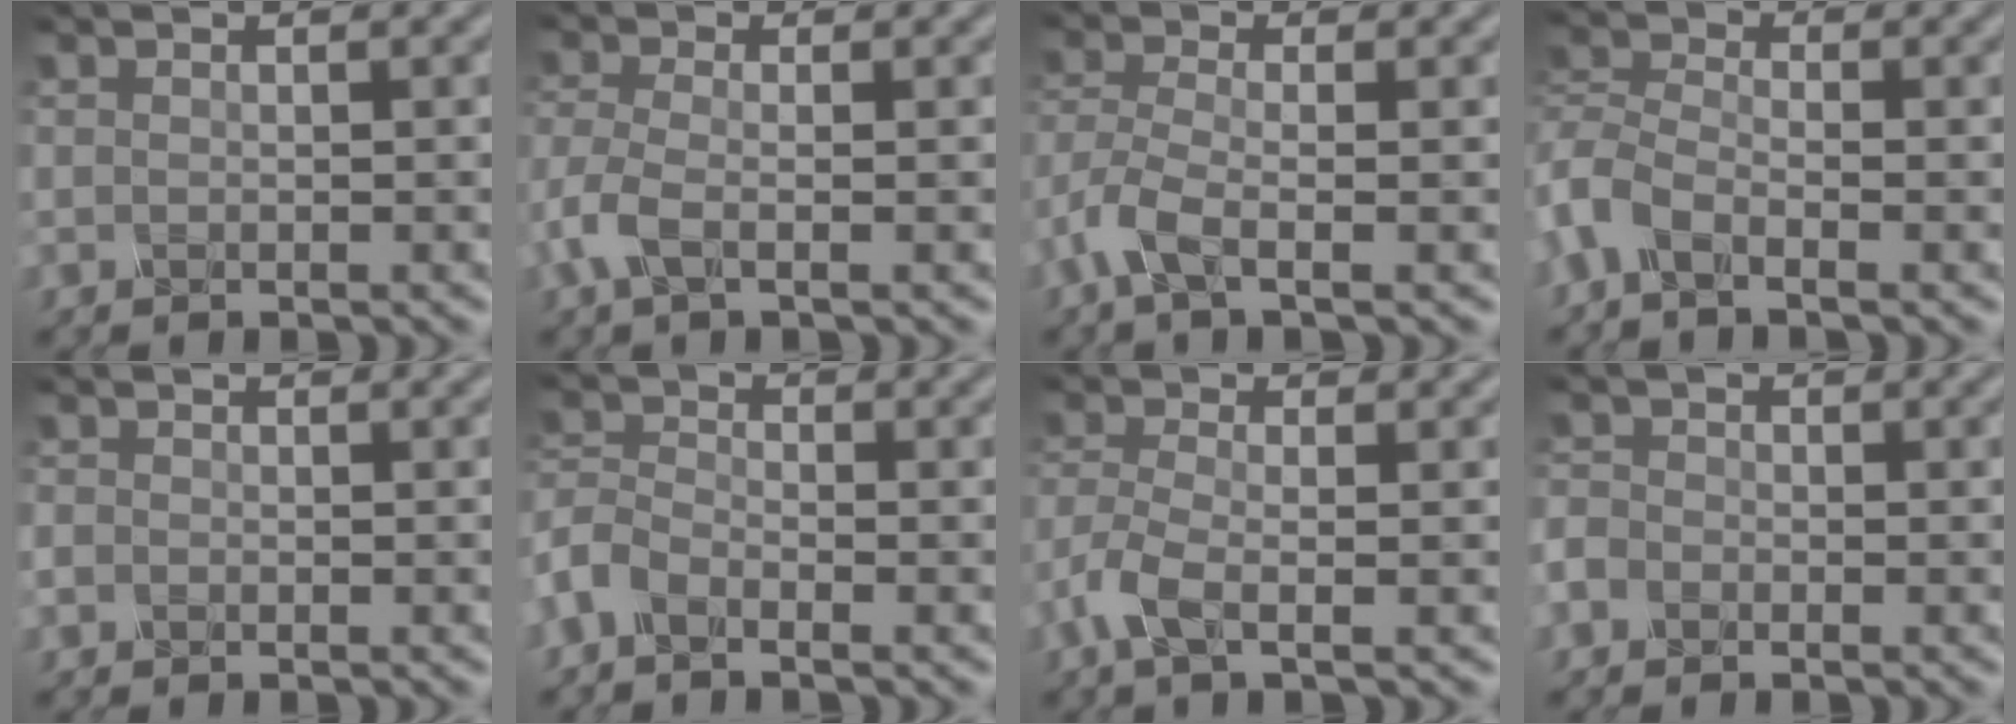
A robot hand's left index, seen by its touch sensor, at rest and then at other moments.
{"total": 2.0, "force": [-1.3, 0.3, 1.5], "torque": [-0.059, -0.002, -0.019]}
{"total": 3.1, "force": [-2.1, 0.7, 2.2], "torque": [-0.076, -0.005, -0.037]}
{"total": 3.3, "force": [-2.6, 1.3, 1.6], "torque": [-0.053, 0.002, -0.052]}
{"total": 0.8, "force": [-0.5, -0.3, -0.6], "torque": [-0.003, -0.002, 0.011]}
{"total": 2.6, "force": [-2.2, 1.0, 0.9], "torque": [-0.043, 0.001, -0.041]}
{"total": 2.9, "force": [-1.8, 0.6, 2.2], "torque": [-0.076, -0.003, -0.029]}
{"total": 1.2, "force": [-1.1, 0.4, -0.4], "torque": [-0.011, 0.002, -0.012]}